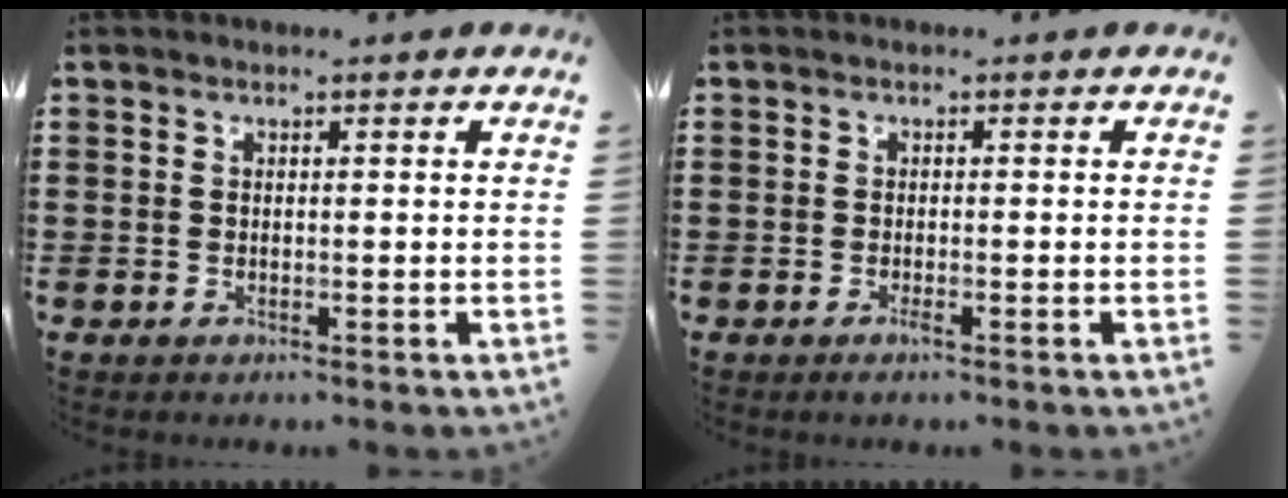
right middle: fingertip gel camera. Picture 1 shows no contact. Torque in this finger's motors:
{"motor_torque": [0.39, -0.10, 0.01, 0.03]}